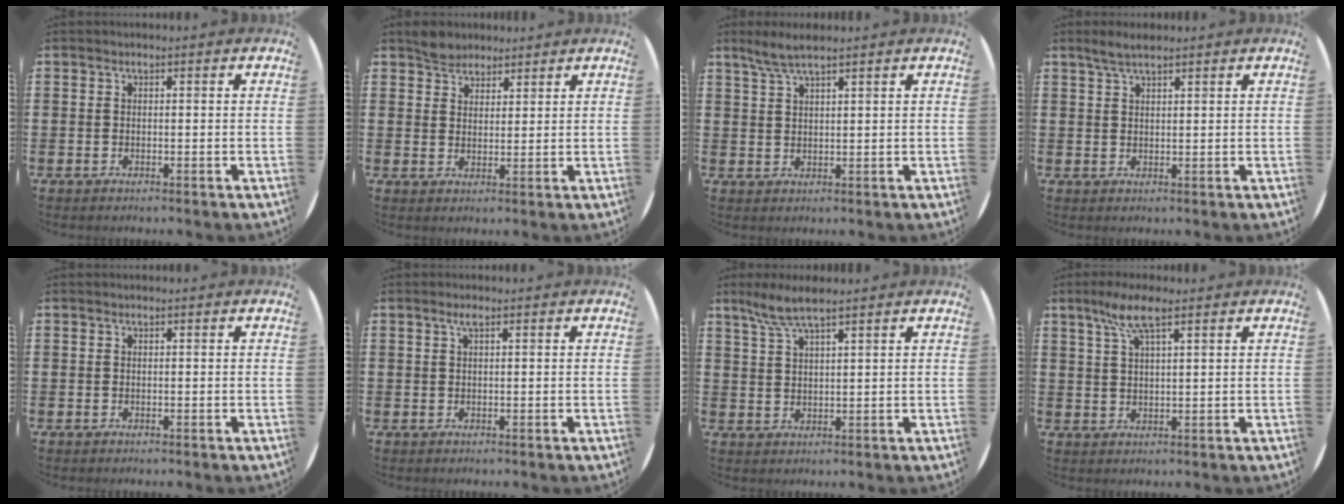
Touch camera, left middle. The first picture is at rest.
{"total": 3.1, "force": [2.8, 1.3, -0.1], "torque": [-0.005, 0.006, 0.055]}
{"total": 3.5, "force": [2.7, 0.4, 2.1], "torque": [-0.044, 0.005, 0.049]}
{"total": 2.5, "force": [2.1, 0.4, 1.4], "torque": [-0.029, 0.005, 0.036]}
{"total": 0.0}
{"total": 1.0, "force": [0.5, 0.1, 0.9], "torque": [-0.016, 0.004, 0.007]}
{"total": 4.9, "force": [3.8, 0.6, 3.0], "torque": [-0.066, 0.000, 0.067]}
{"total": 5.8, "force": [3.8, 1.1, 4.3], "torque": [-0.093, 0.008, 0.065]}